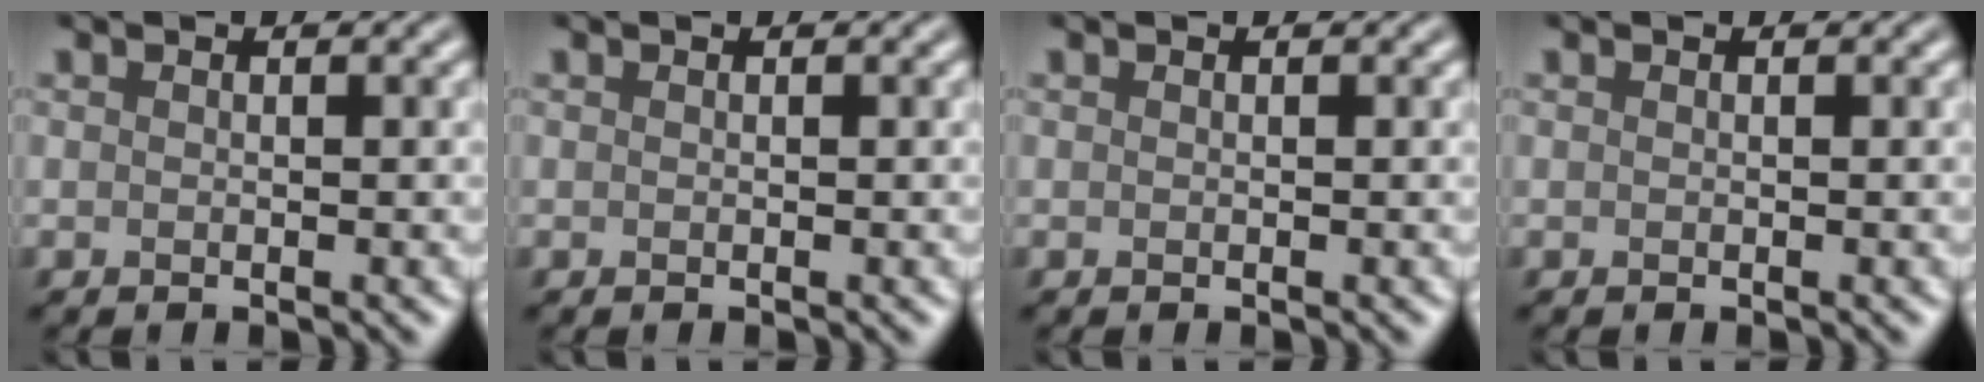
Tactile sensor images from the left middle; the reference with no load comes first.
{"total": 0.0}
{"total": 0.0}
{"total": 0.0}